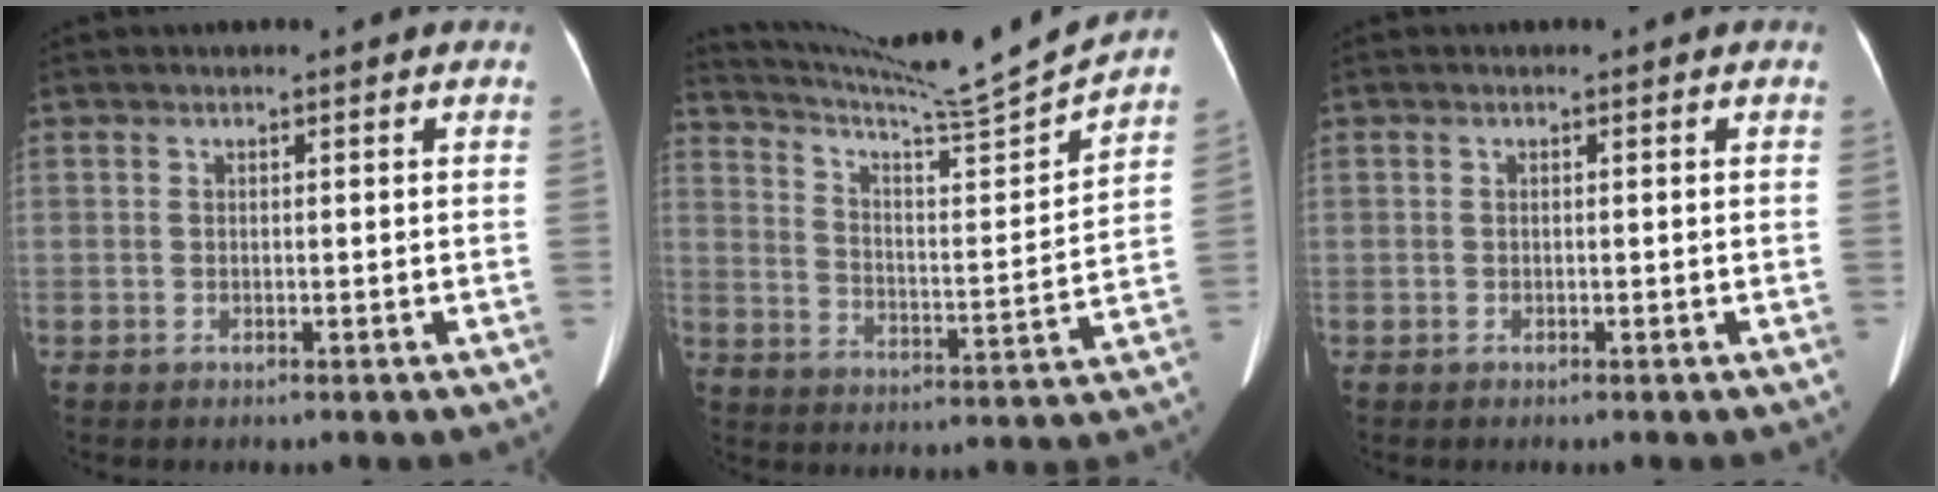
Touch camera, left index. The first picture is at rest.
{"total": 17.7, "force": [16.7, -2.9, 5.1], "torque": [-0.099, -0.054, 0.253]}
{"total": 0.0}